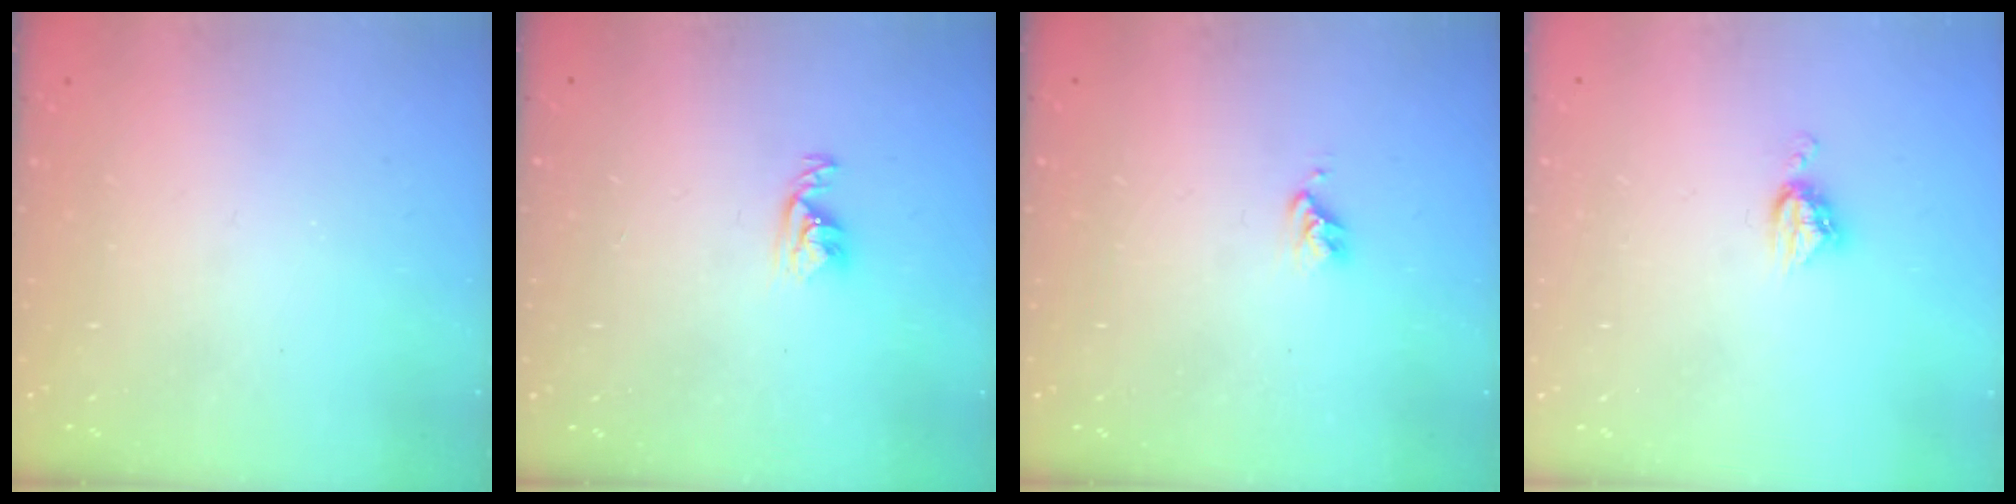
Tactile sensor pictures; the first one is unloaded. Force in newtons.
{"total": 3.3, "press": 3.3, "slide": 0.5}
{"total": 2.7, "press": 2.6, "slide": 0.4}
{"total": 5.4, "press": 5.4, "slide": 0.1}